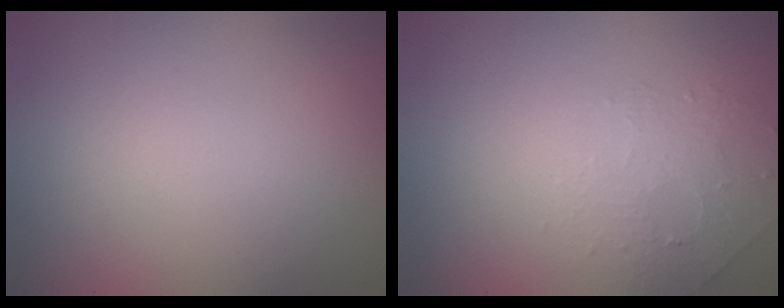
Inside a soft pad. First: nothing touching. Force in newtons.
{"total": 1.4, "press": 0.7, "slide": 1.2}